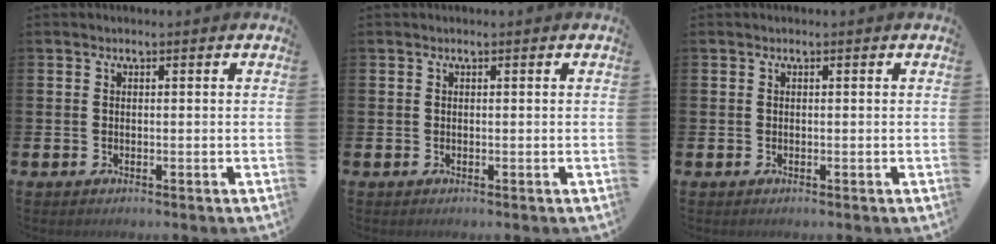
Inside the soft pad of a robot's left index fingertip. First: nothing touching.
{"total": 0.0}
{"total": 0.0}